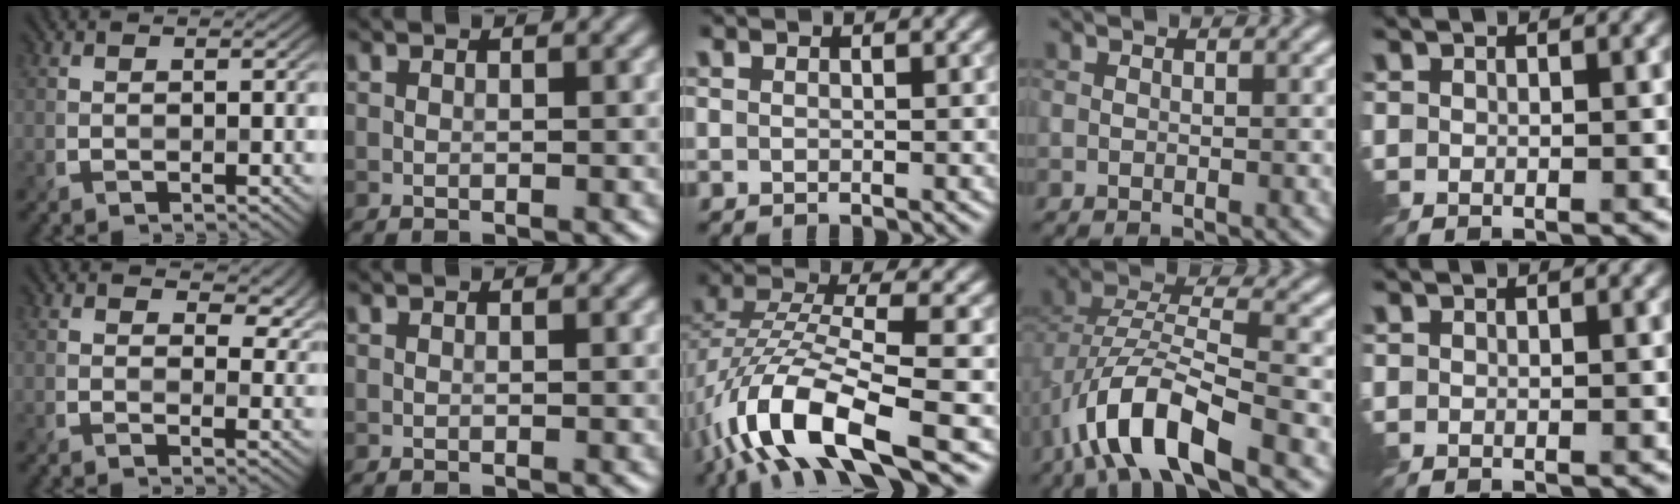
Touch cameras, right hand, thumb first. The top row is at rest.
{"thumb": {"total": 5.6, "force": [3.0, 3.1, 3.6], "torque": [-0.047, -0.004, 0.045]}, "middle": {"total": 11.0, "force": [-5.4, 3.4, 9.0], "torque": [-0.176, 0.008, -0.106]}, "ring": {"total": 9.3, "force": [-4.9, 3.4, 7.1], "torque": [-0.139, 0.005, -0.096]}}